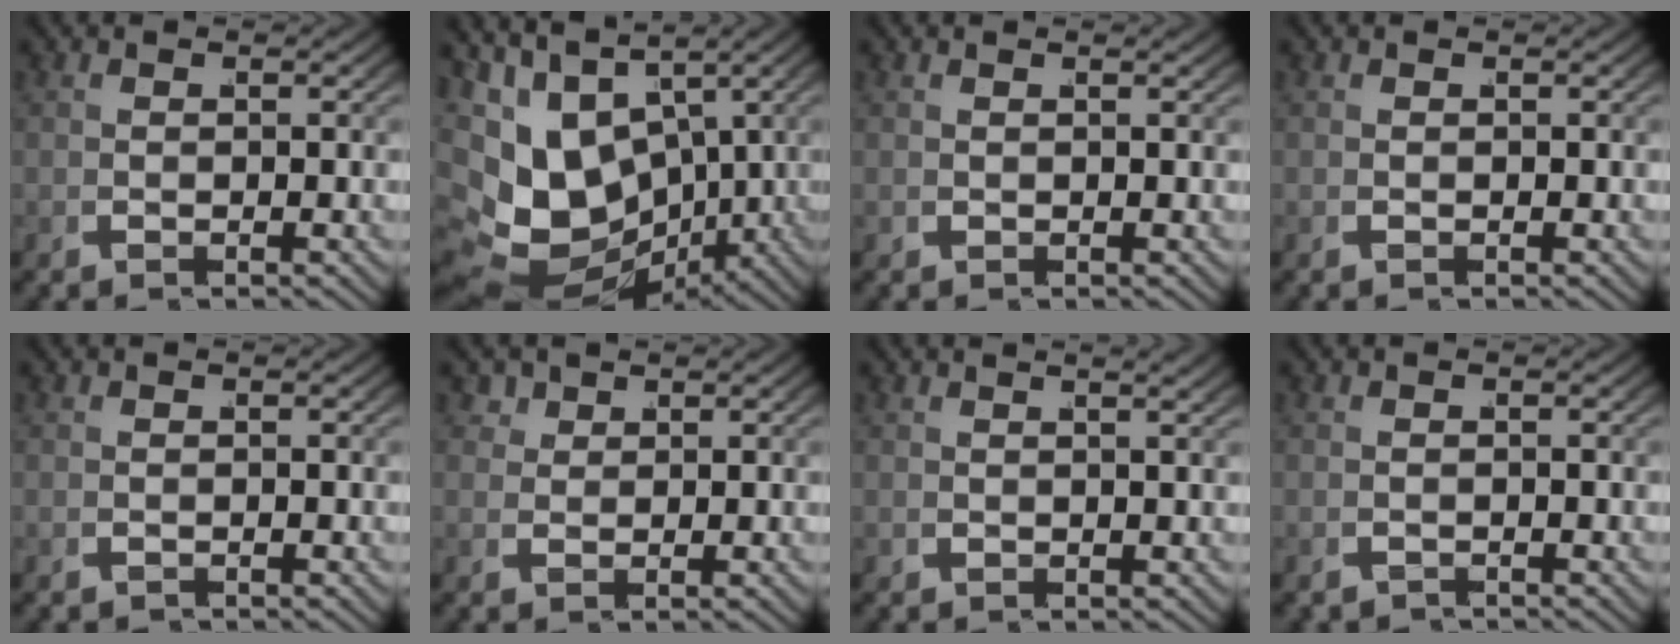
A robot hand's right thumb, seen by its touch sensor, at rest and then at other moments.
{"total": 14.7, "force": [-1.6, 11.2, 9.3], "torque": [-0.195, -0.040, -0.012]}
{"total": 0.9, "force": [0.2, -0.7, -0.4], "torque": [0.011, 0.003, 0.007]}
{"total": 0.0}
{"total": 0.6, "force": [-0.4, 0.2, -0.4], "torque": [0.008, -0.001, -0.006]}
{"total": 1.7, "force": [1.5, 0.8, 0.2], "torque": [-0.009, -0.002, 0.031]}
{"total": 1.8, "force": [0.7, -1.5, -0.7], "torque": [0.015, 0.009, 0.013]}
{"total": 1.6, "force": [-1.2, -0.1, -1.0], "torque": [0.019, -0.005, -0.020]}